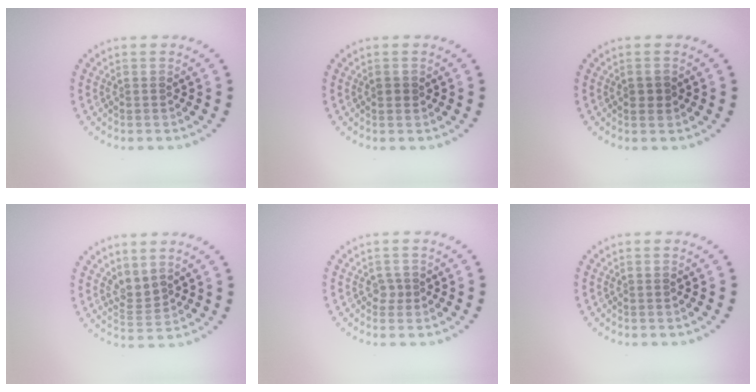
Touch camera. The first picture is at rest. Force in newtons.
{"total": 0.8, "press": 0.8, "slide": 0.1}
{"total": 1.3, "press": 1.3, "slide": 0.3}
{"total": 2.0, "press": 1.4, "slide": 1.4}
{"total": 1.0, "press": 0.7, "slide": 0.6}
{"total": 0.0}